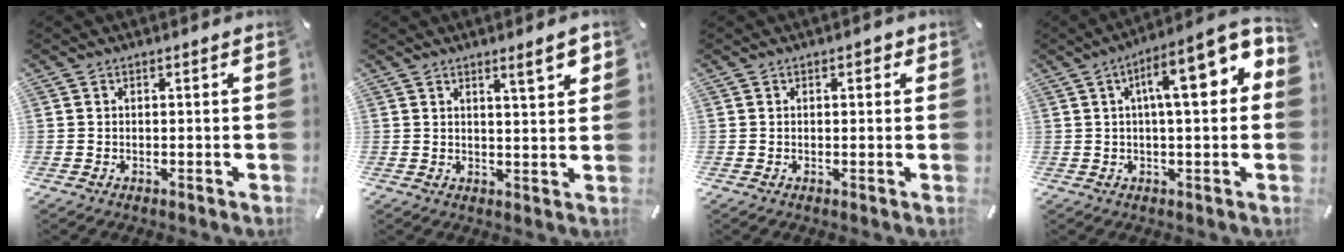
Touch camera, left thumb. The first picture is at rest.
{"total": 6.2, "force": [3.6, 1.2, 4.9], "torque": [-0.070, -0.018, 0.054]}
{"total": 1.2, "force": [0.3, 0.8, 0.9], "torque": [-0.003, 0.000, 0.001]}
{"total": 14.2, "force": [4.3, 3.9, 13.0], "torque": [-0.194, -0.023, 0.063]}